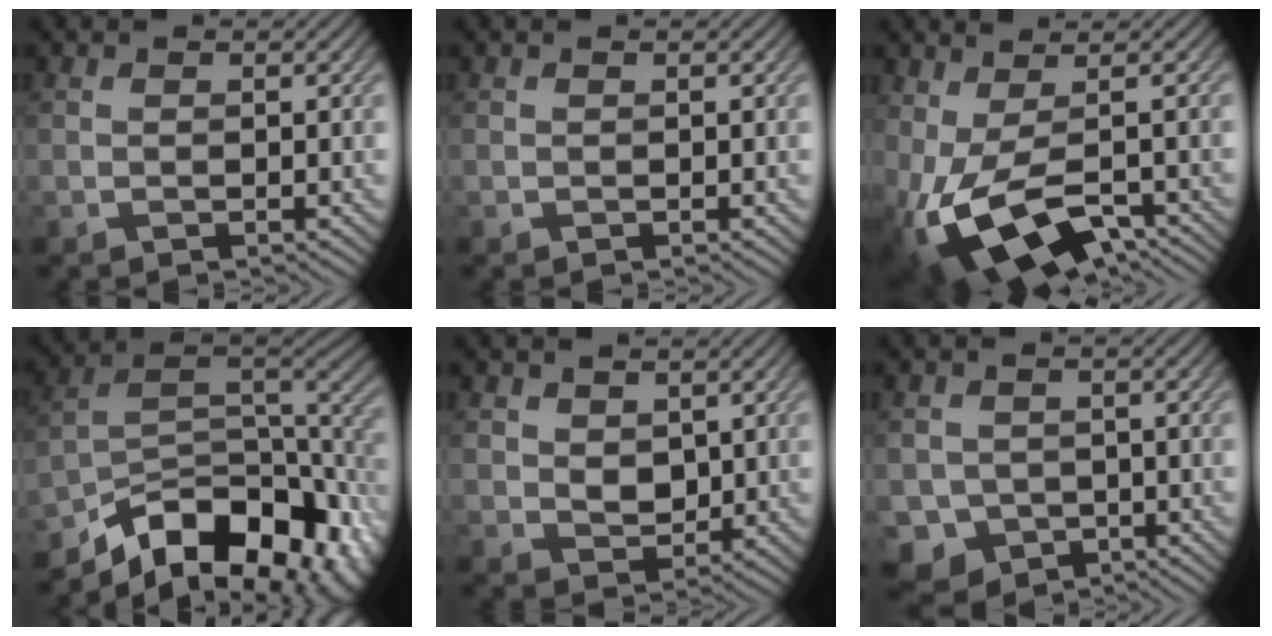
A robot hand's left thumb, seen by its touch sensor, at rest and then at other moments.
{"total": 0.0}
{"total": 12.8, "force": [-4.5, 6.0, 10.4], "torque": [-0.216, -0.032, -0.053]}
{"total": 14.8, "force": [-9.9, 7.0, 8.5], "torque": [-0.162, -0.027, -0.148]}
{"total": 3.2, "force": [1.4, 2.3, 1.7], "torque": [-0.044, -0.006, 0.024]}
{"total": 4.3, "force": [-1.4, 3.8, 1.3], "torque": [-0.037, -0.020, -0.028]}